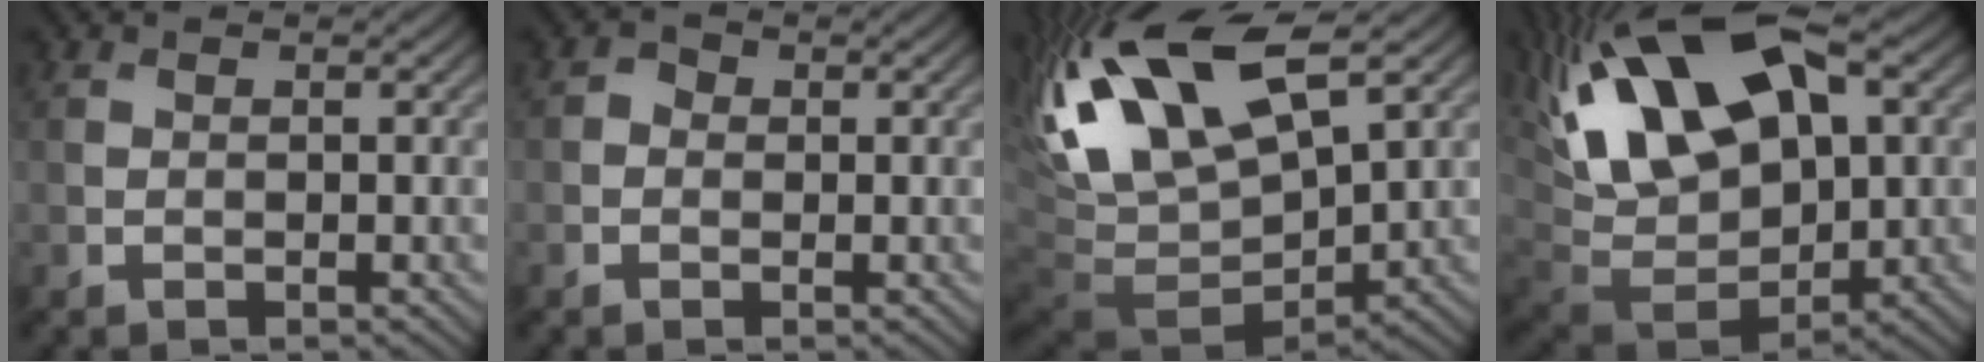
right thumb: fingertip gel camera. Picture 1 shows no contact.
{"total": 1.1, "force": [-0.2, 1.0, 0.4], "torque": [-0.005, -0.002, -0.009]}
{"total": 17.8, "force": [5.6, 7.8, 15.0], "torque": [-0.320, -0.005, 0.130]}
{"total": 19.2, "force": [7.0, 9.8, 15.0], "torque": [-0.306, 0.039, 0.121]}